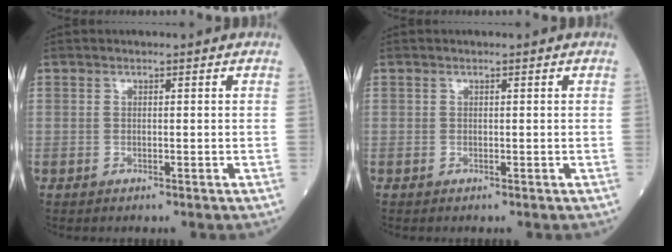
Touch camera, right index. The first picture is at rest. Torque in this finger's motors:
{"motor_torque": [0.01, -0.05, 0.02, 0.01]}